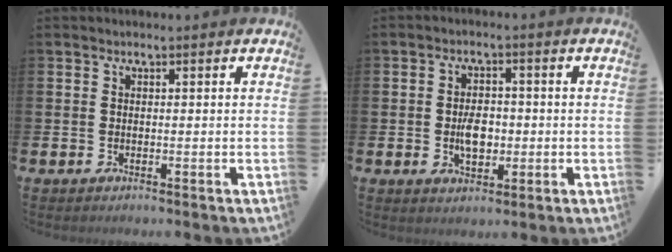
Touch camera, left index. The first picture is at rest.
{"total": 4.2, "force": [-0.4, 2.5, 3.3], "torque": [-0.049, 0.000, -0.011]}